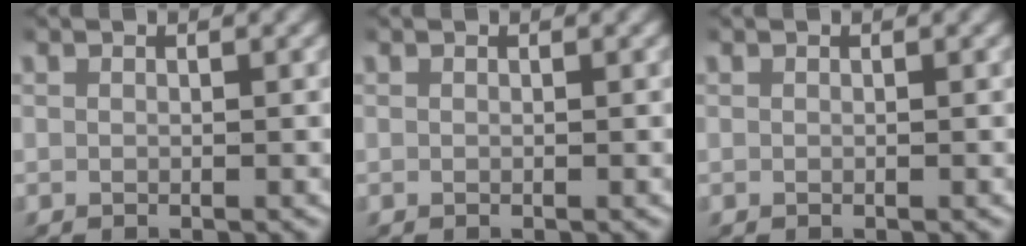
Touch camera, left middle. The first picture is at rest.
{"total": 0.0}
{"total": 0.0}